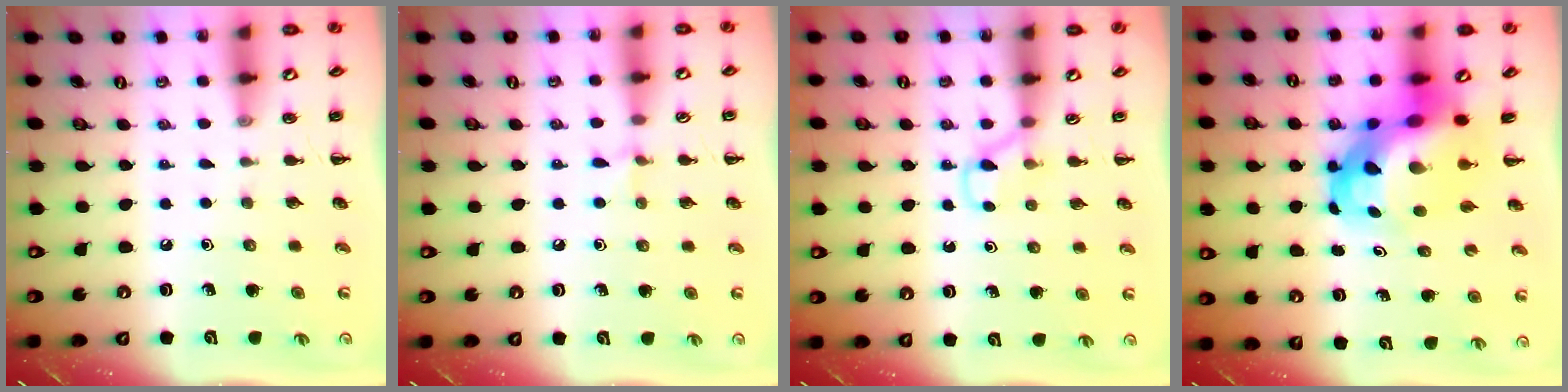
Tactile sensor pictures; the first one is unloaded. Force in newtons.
{"total": 4.9, "press": 4.6, "slide": 1.5}
{"total": 3.6, "press": 3.4, "slide": 1.3}
{"total": 10.3, "press": 9.8, "slide": 3.0}